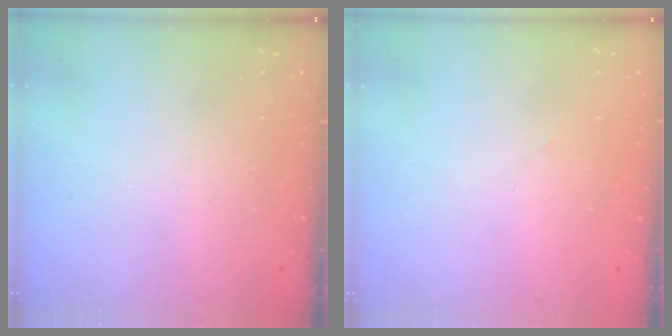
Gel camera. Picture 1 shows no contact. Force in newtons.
{"total": 1.1, "press": 1.1, "slide": 0.1}